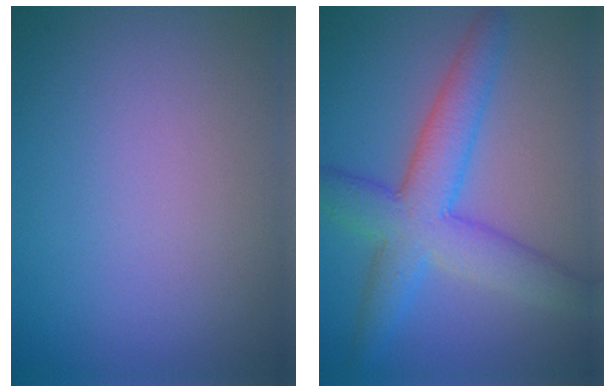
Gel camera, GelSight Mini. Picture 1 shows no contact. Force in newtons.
{"total": 6.6, "press": 6.6, "slide": 0.1}